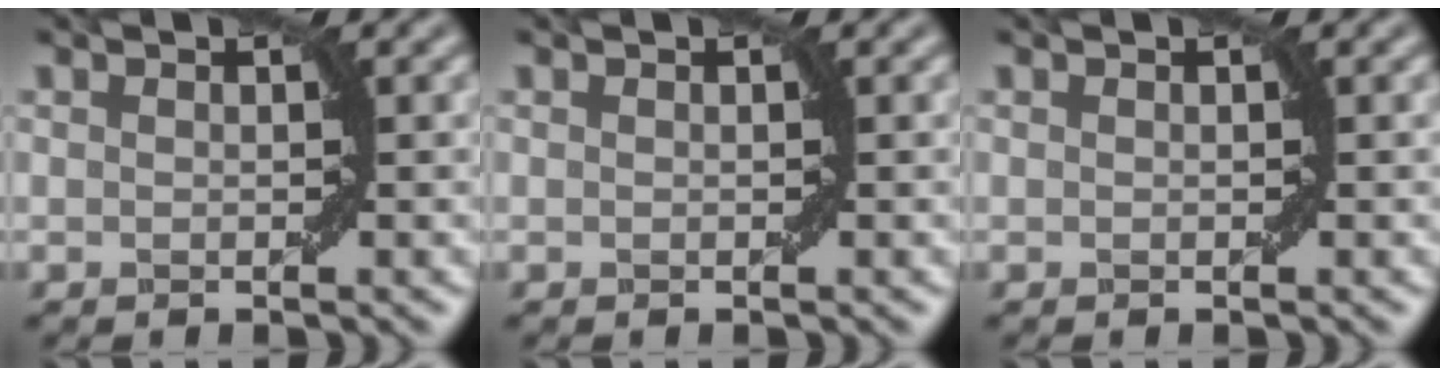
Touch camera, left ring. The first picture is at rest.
{"total": 0.0}
{"total": 0.0}